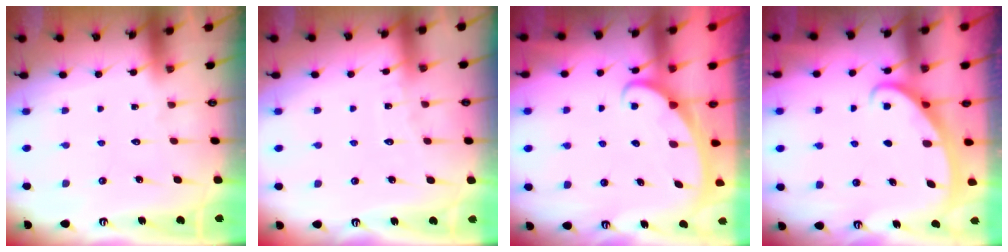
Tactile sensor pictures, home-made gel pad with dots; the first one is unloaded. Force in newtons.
{"total": 3.2, "press": 3.2, "slide": 0.3}
{"total": 2.5, "press": 2.5, "slide": 0.3}
{"total": 2.4, "press": 2.4, "slide": 0.4}